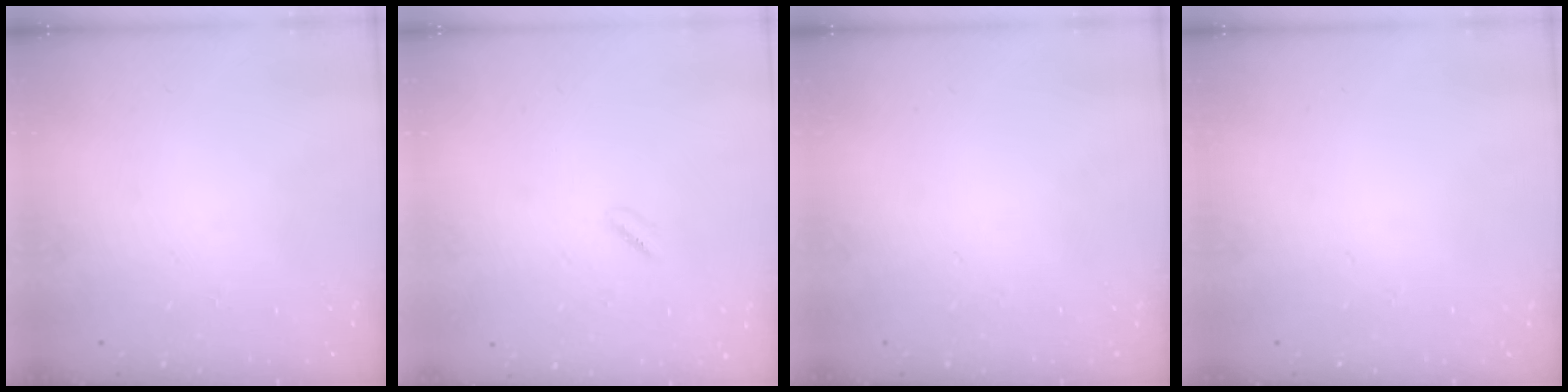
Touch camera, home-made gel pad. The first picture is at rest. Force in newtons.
{"total": 0.7, "press": 0.2, "slide": 0.7}
{"total": 0.0}
{"total": 0.0}